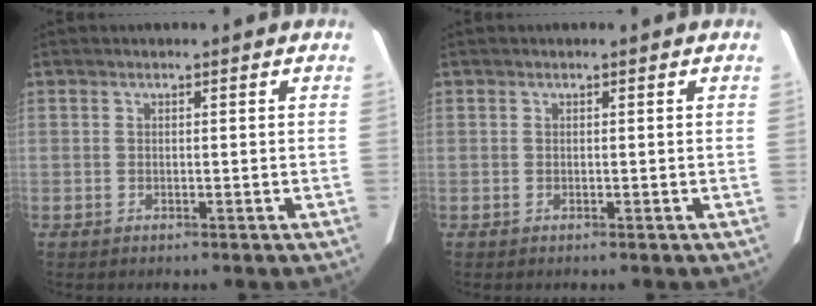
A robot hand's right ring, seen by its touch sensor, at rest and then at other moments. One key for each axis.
{"total": 0.0}